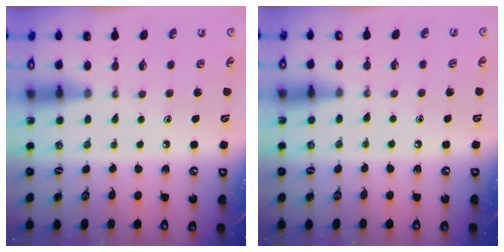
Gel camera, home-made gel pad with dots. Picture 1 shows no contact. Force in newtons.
{"total": 5.0, "press": 5.0, "slide": 0.6}